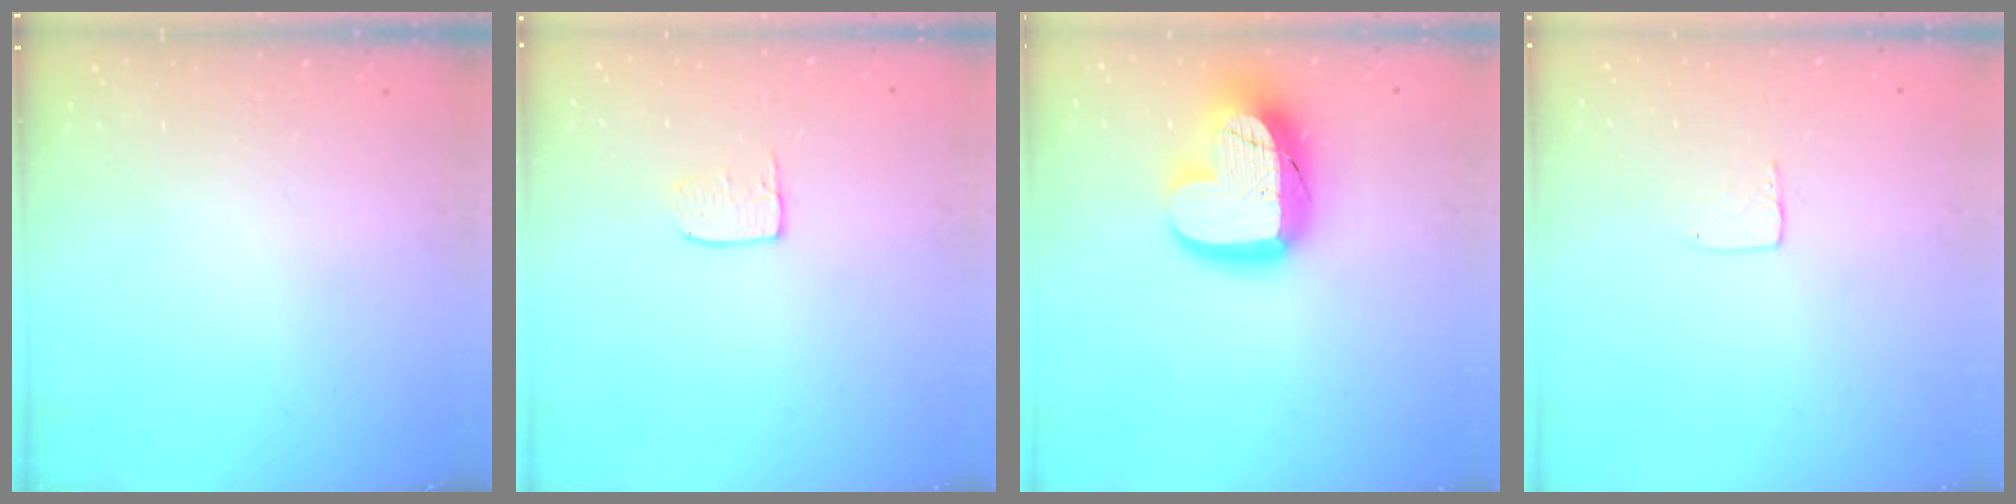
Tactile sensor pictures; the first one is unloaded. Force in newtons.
{"total": 4.3, "press": 4.3, "slide": 0.3}
{"total": 18.3, "press": 18.2, "slide": 1.4}
{"total": 3.6, "press": 3.6, "slide": 0.2}